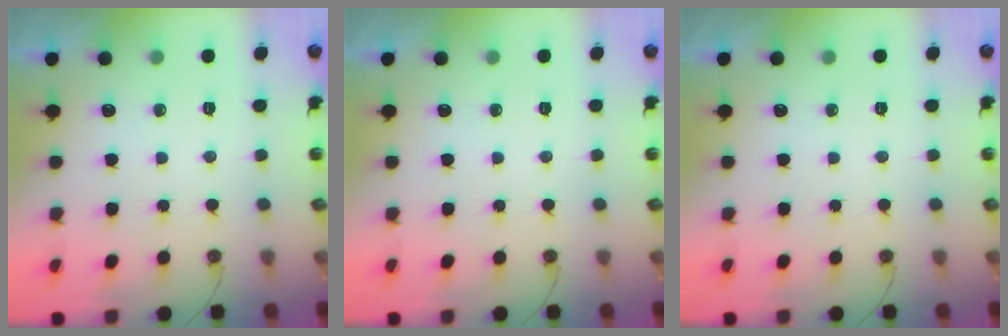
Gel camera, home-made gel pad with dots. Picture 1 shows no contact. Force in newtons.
{"total": 0.0}
{"total": 0.0}